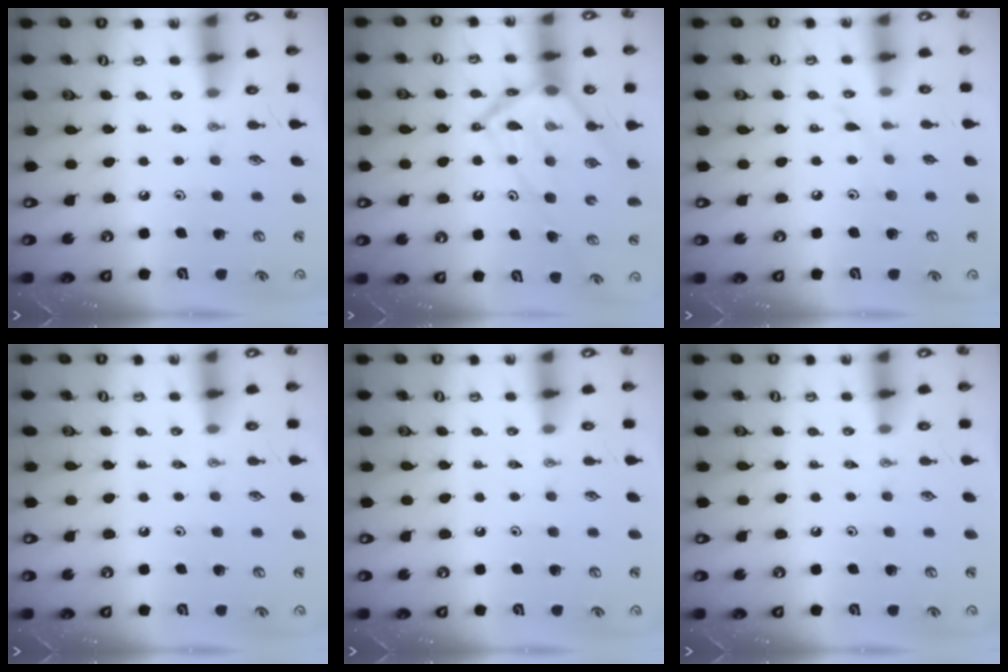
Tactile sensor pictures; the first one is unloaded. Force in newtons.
{"total": 16.1, "press": 16.1, "slide": 1.3}
{"total": 5.8, "press": 5.8, "slide": 0.2}
{"total": 0.0}
{"total": 0.0}
{"total": 0.0}